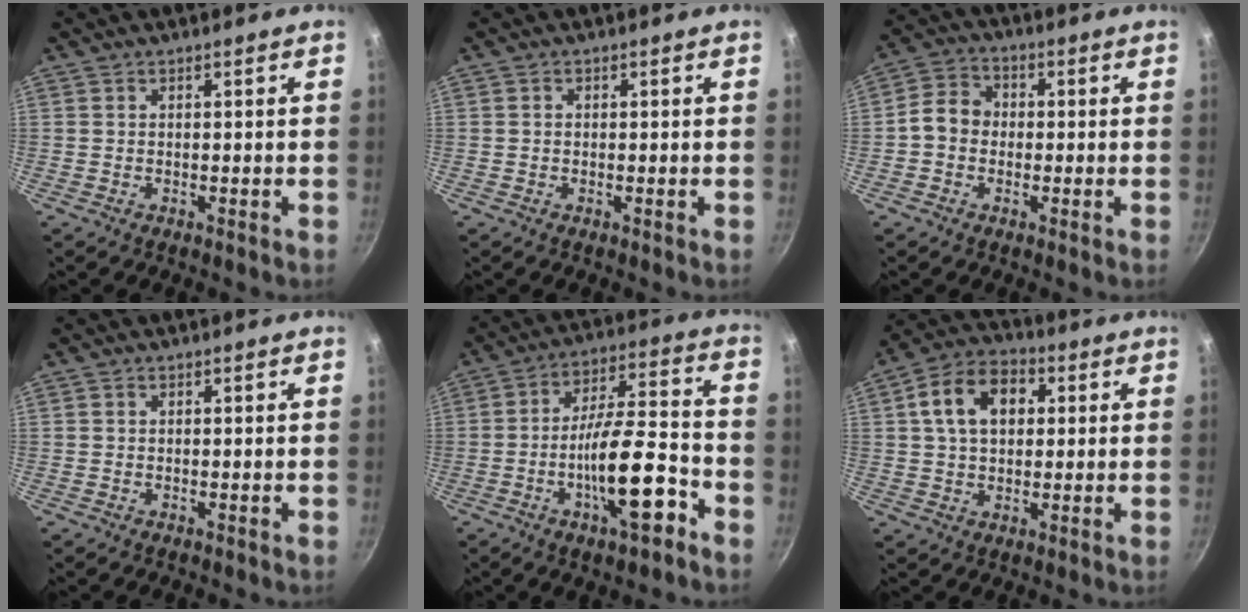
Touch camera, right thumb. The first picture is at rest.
{"total": 0.6, "force": [0.0, 0.5, 0.2], "torque": [-0.003, 0.004, -0.001]}
{"total": 6.3, "force": [-0.6, 5.3, 3.3], "torque": [-0.035, 0.018, -0.028]}
{"total": 0.0}
{"total": 15.5, "force": [-6.6, 4.7, 13.2], "torque": [-0.201, 0.046, -0.110]}
{"total": 12.0, "force": [2.8, 8.3, 8.2], "torque": [-0.117, 0.017, 0.033]}